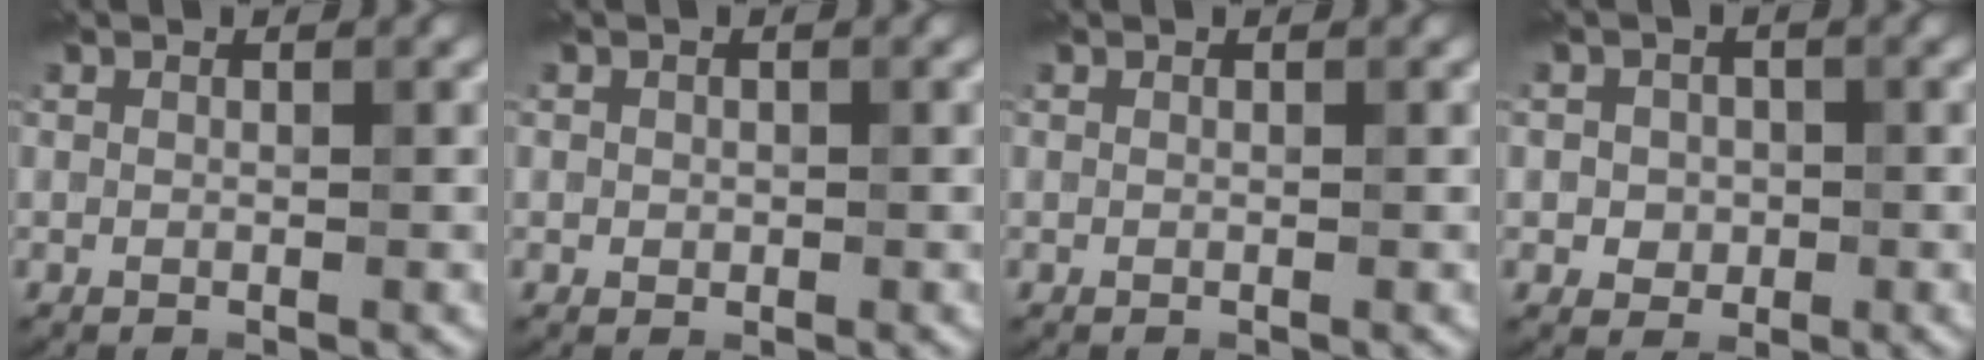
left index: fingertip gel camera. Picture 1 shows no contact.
{"total": 0.6, "force": [0.0, 0.5, 0.1], "torque": [0.000, -0.004, 0.001]}
{"total": 0.0}
{"total": 2.2, "force": [-0.2, 2.0, 1.0], "torque": [-0.011, -0.001, -0.009]}